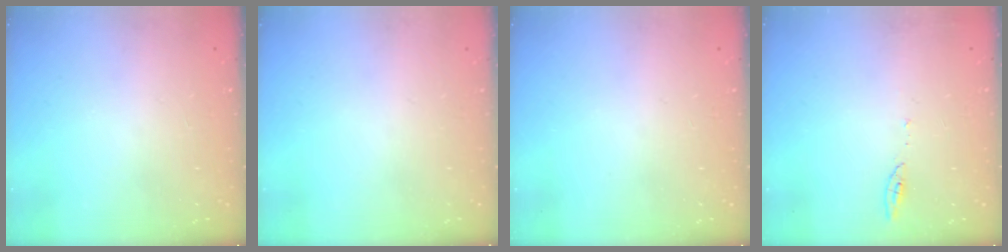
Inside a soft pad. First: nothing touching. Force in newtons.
{"total": 0.0}
{"total": 12.1, "press": 3.1, "slide": 11.7}
{"total": 4.8, "press": 4.8, "slide": 0.6}